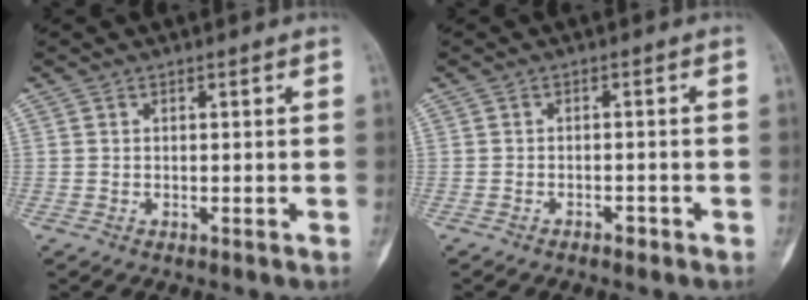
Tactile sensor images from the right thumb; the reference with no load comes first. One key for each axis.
{"total": 1.4, "fx": -1.1, "fy": 0.5, "fz": 0.7, "tx": -0.011, "ty": 0.006, "tz": -0.019}